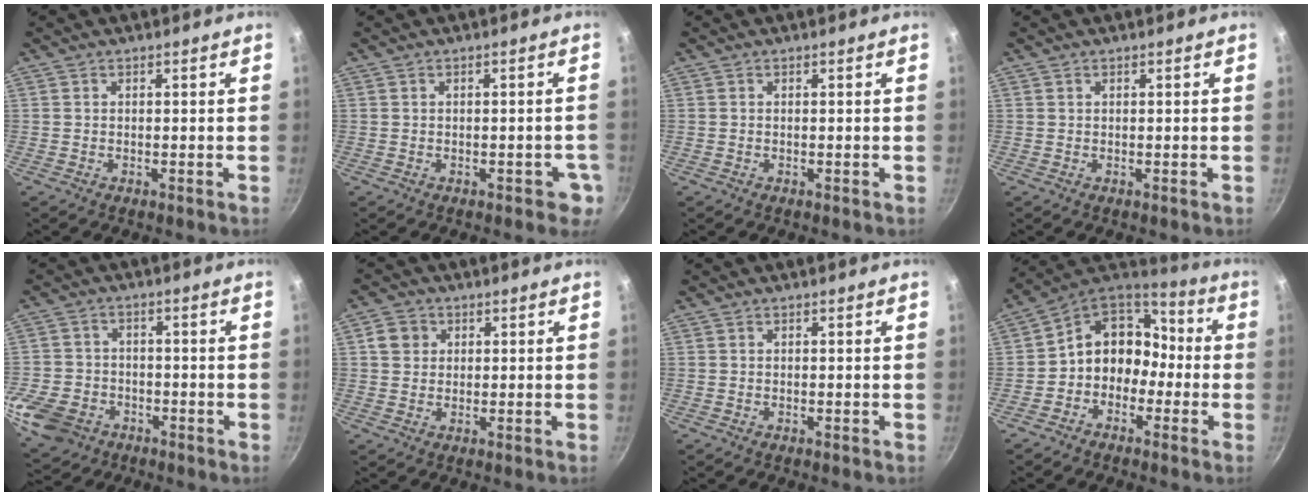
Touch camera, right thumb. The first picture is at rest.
{"total": 3.4, "force": [-1.8, 0.9, 2.7], "torque": [-0.028, 0.011, -0.022]}
{"total": 0.0}
{"total": 0.0}
{"total": 11.4, "force": [-4.9, 8.8, 5.2], "torque": [-0.113, 0.018, -0.080]}
{"total": 4.2, "force": [1.1, 3.8, 1.6], "torque": [-0.014, 0.002, 0.017]}
{"total": 0.0}
{"total": 12.6, "force": [-2.3, 10.0, 7.4], "torque": [-0.073, 0.060, -0.055]}